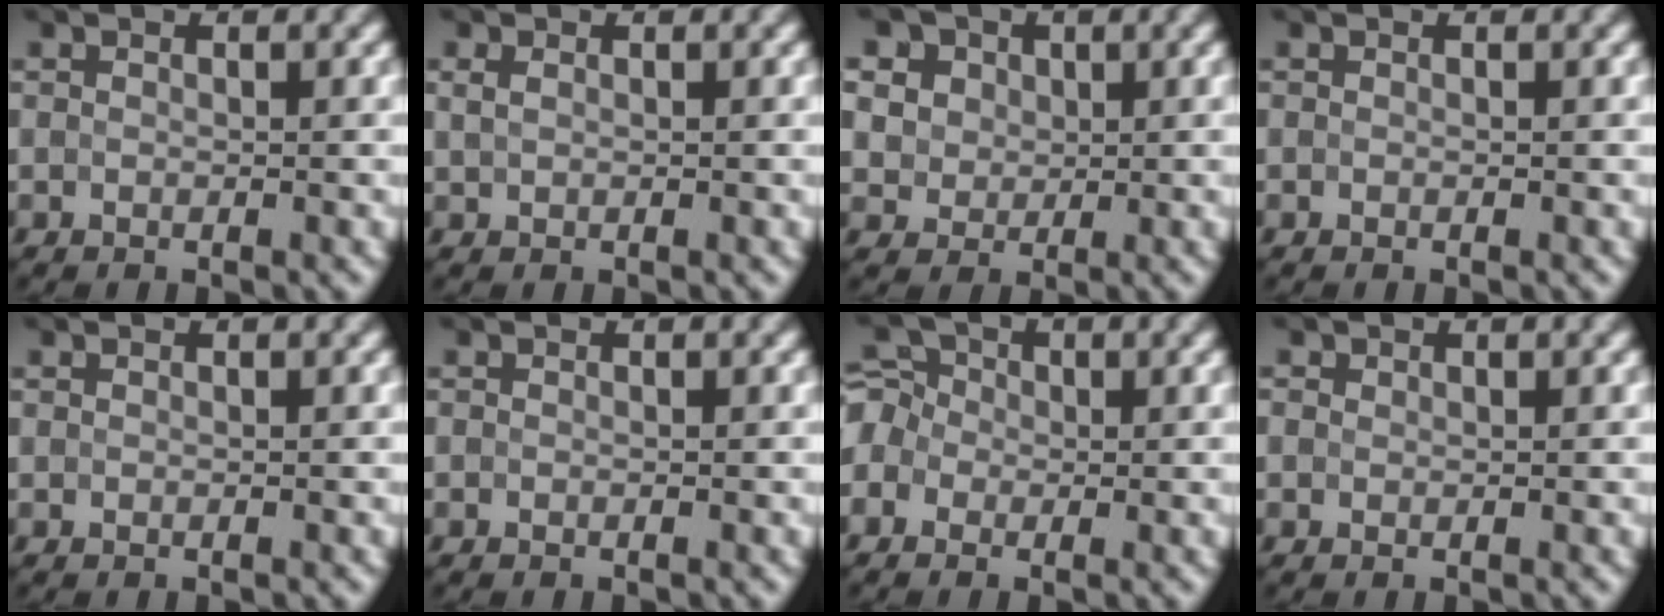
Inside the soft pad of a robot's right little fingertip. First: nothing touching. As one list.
[{"total": 0.9, "force": [0.3, 0.7, 0.5], "torque": [-0.014, 0.003, 0.007]}, {"total": 9.6, "force": [4.7, 7.3, 4.2], "torque": [-0.095, 0.031, 0.064]}, {"total": 0.0}, {"total": 0.0}, {"total": 0.0}, {"total": 4.3, "force": [-0.5, 3.8, 2.0], "torque": [-0.037, 0.026, -0.035]}, {"total": 0.6, "force": [0.3, 0.5, 0.1], "torque": [-0.001, 0.002, 0.002]}]